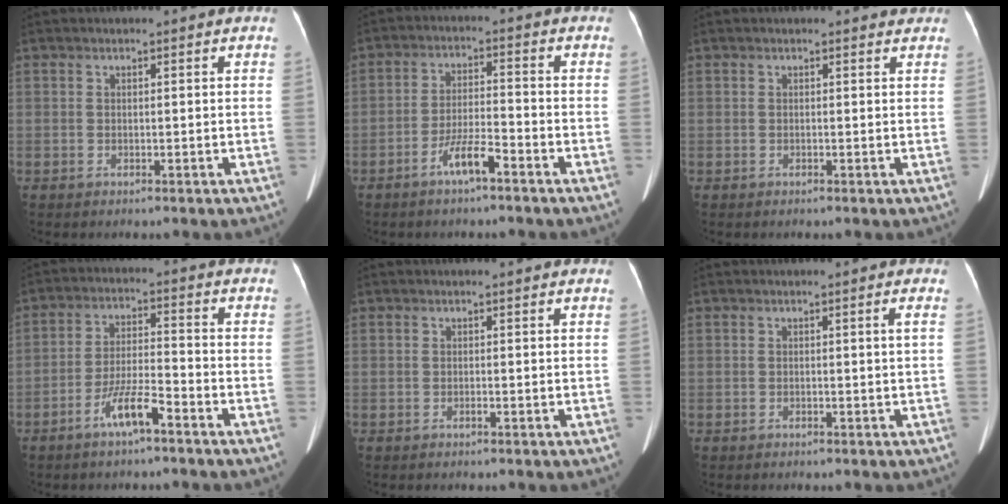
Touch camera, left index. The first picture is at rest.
{"total": 5.2, "force": [-3.4, 0.5, 4.0], "torque": [-0.082, -0.003, -0.063]}
{"total": 1.4, "force": [1.3, 0.5, 0.0], "torque": [-0.004, -0.004, 0.001]}
{"total": 6.4, "force": [-4.1, 0.6, 4.9], "torque": [-0.102, -0.002, -0.076]}
{"total": 0.0}
{"total": 0.7, "force": [0.1, -0.3, 0.6], "torque": [-0.008, -0.002, 0.003]}